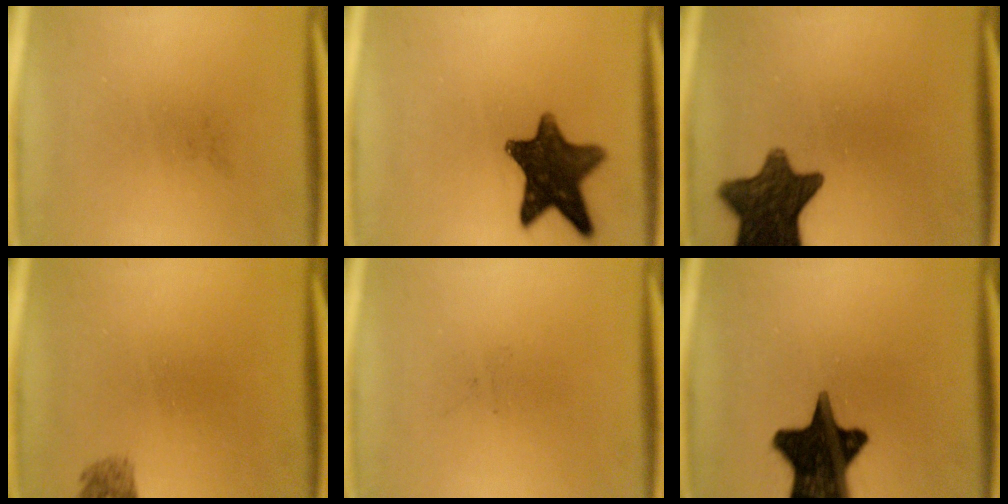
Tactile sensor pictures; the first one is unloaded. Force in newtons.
{"total": 12.4}
{"total": 11.9}
{"total": 1.4}
{"total": 0.0}
{"total": 18.9}